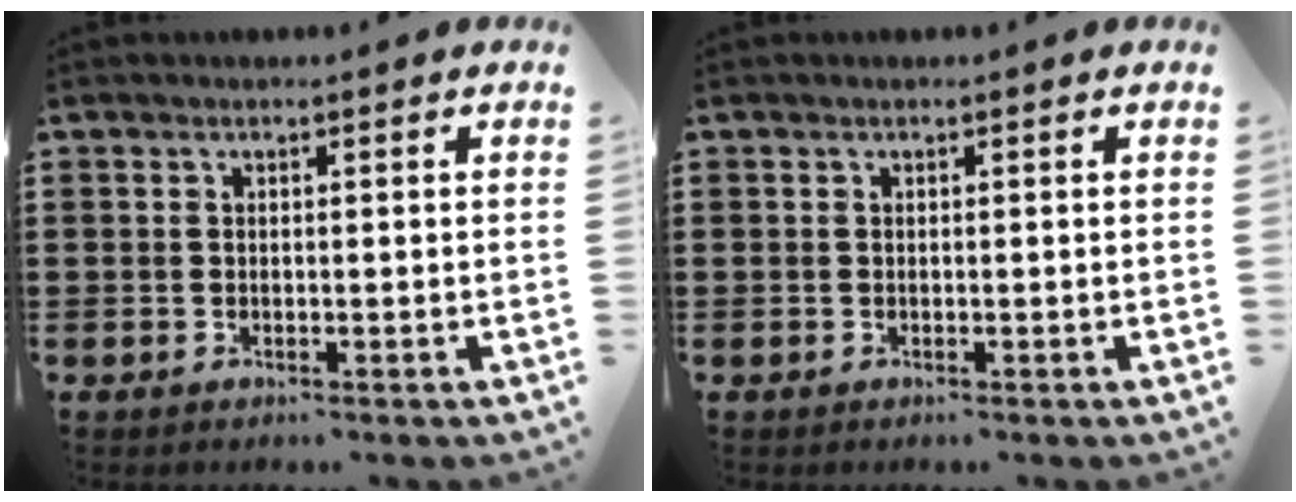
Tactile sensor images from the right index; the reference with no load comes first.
{"total": 0.0}